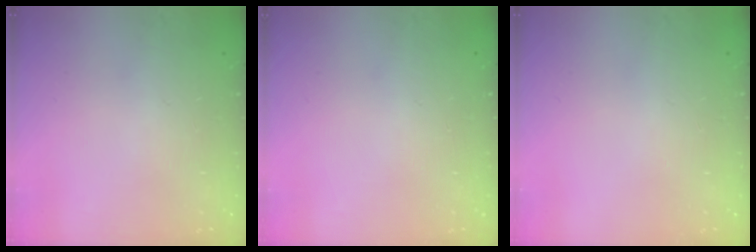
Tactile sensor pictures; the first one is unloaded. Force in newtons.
{"total": 0.0}
{"total": 0.0}